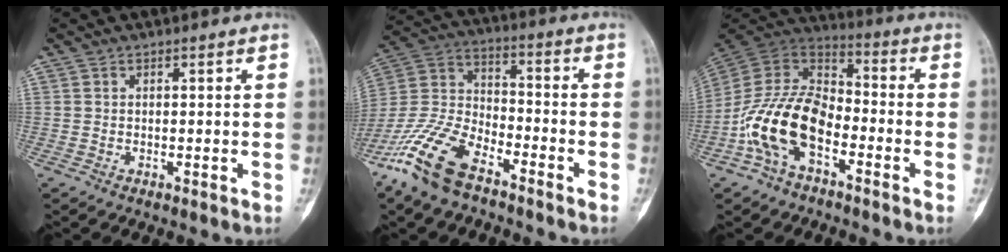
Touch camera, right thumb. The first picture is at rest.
{"total": 15.9, "force": [-10.7, 6.7, 9.6], "torque": [-0.209, 0.045, -0.212]}
{"total": 15.9, "force": [-6.0, 9.1, 11.6], "torque": [-0.216, 0.059, -0.121]}